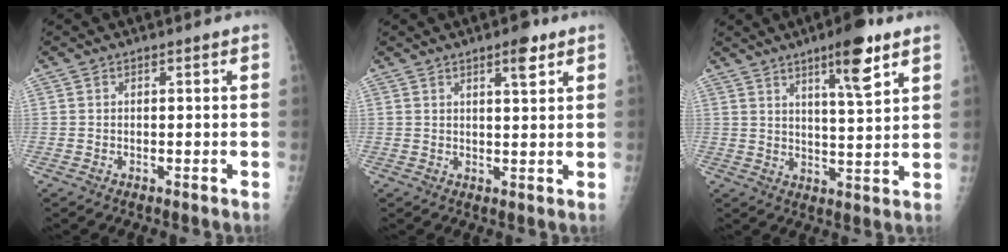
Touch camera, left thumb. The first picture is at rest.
{"total": 4.3, "force": [2.6, 1.2, 3.2], "torque": [-0.039, -0.014, 0.037]}
{"total": 10.2, "force": [5.9, 1.9, 8.0], "torque": [-0.115, -0.033, 0.090]}